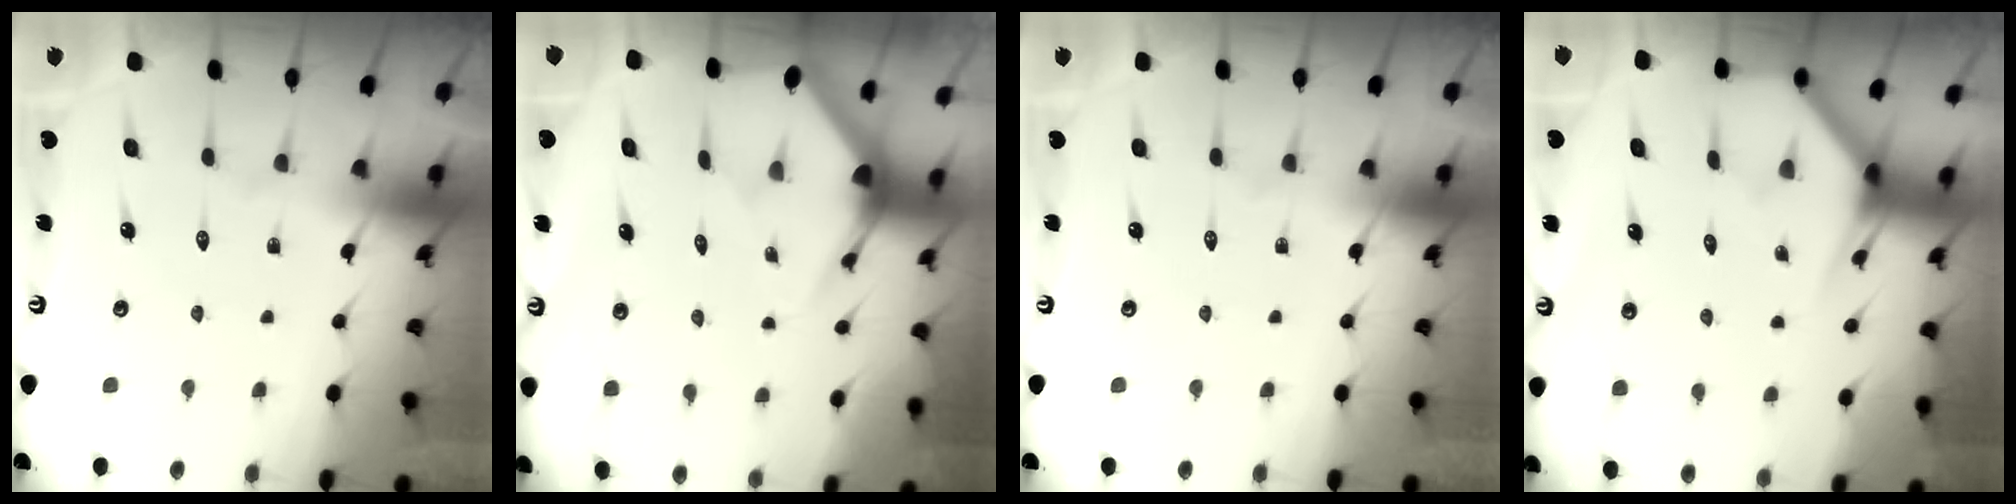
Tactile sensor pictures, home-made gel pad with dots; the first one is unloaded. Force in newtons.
{"total": 3.5, "press": 3.5, "slide": 0.1}
{"total": 0.0}
{"total": 3.9, "press": 3.9, "slide": 0.3}